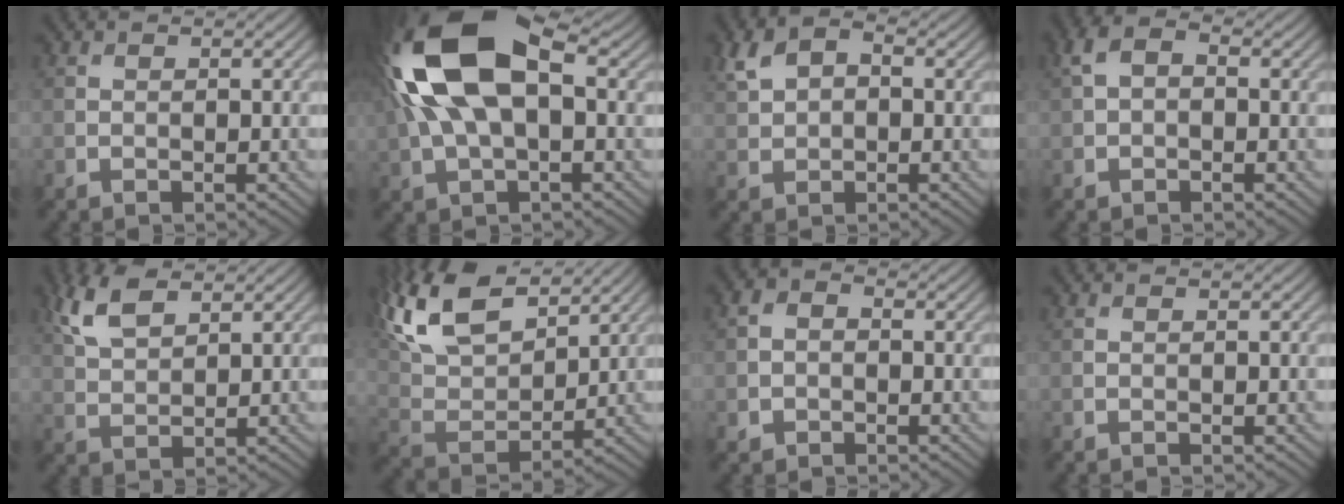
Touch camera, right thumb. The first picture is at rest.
{"total": 16.5, "force": [3.0, 8.8, 13.6], "torque": [-0.304, 0.018, 0.049]}
{"total": 4.8, "force": [1.4, 3.2, 3.2], "torque": [-0.070, 0.006, 0.019]}
{"total": 3.5, "force": [0.4, 2.3, 2.6], "torque": [-0.053, 0.007, 0.000]}
{"total": 6.0, "force": [3.6, 2.6, 4.0], "torque": [-0.101, 0.008, 0.077]}
{"total": 14.9, "force": [9.8, 6.3, 9.3], "torque": [-0.218, 0.029, 0.167]}
{"total": 2.5, "force": [-0.6, 2.1, 1.2], "torque": [-0.027, -0.001, -0.017]}
{"total": 0.0}